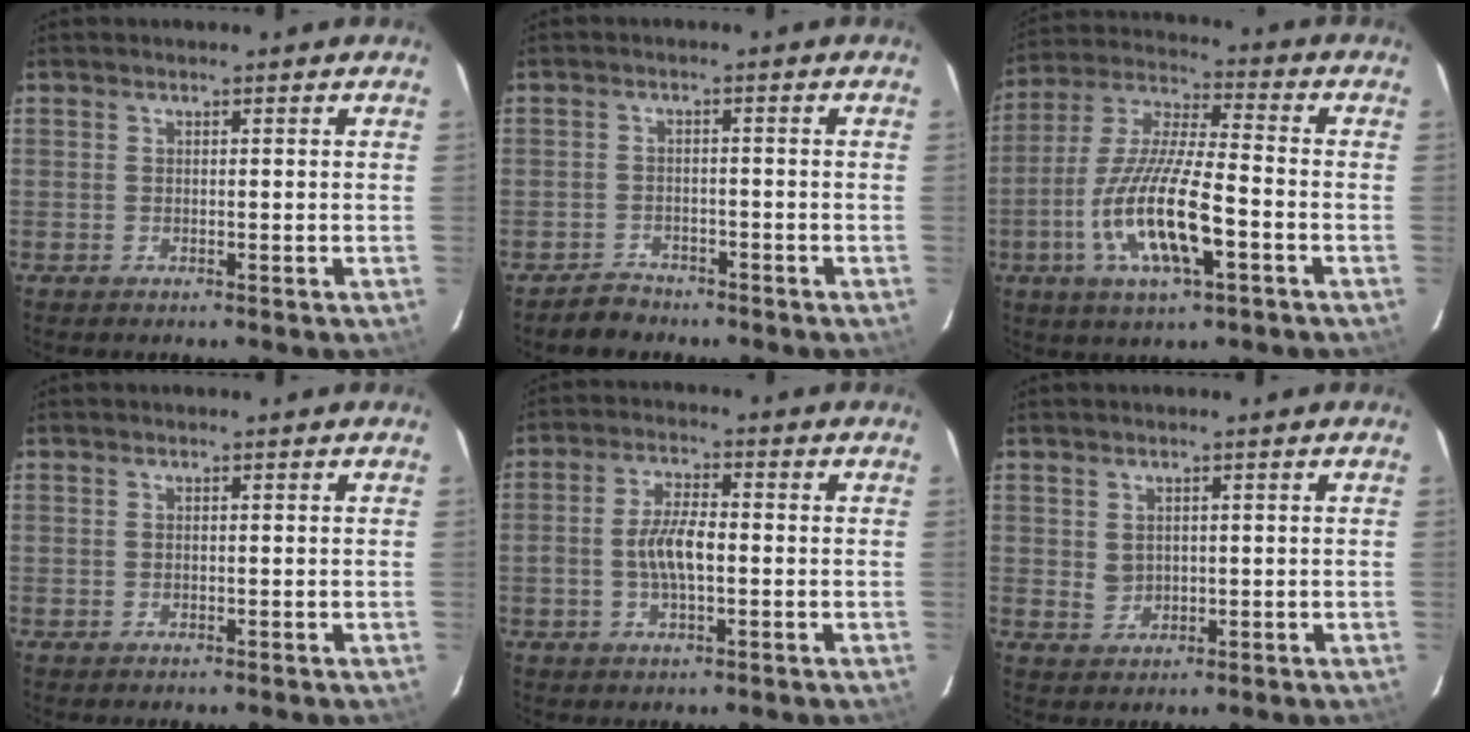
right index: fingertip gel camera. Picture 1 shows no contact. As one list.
[{"total": 3.7, "force": [-2.9, 2.3, -0.1], "torque": [-0.007, 0.019, -0.048]}, {"total": 15.9, "force": [-5.5, 3.7, 14.4], "torque": [-0.299, -0.015, -0.105]}, {"total": 0.0}, {"total": 6.4, "force": [-1.0, 2.5, 5.8], "torque": [-0.116, 0.007, -0.017]}, {"total": 2.4, "force": [0.7, 2.2, 0.8], "torque": [-0.012, 0.001, 0.020]}]